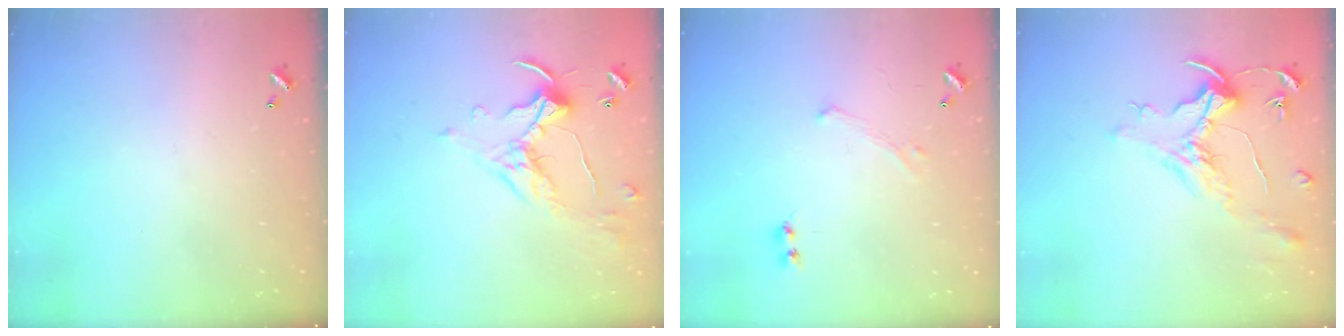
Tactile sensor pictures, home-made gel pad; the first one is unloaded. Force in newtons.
{"total": 1.1, "press": 1.1, "slide": 0.1}
{"total": 0.0}
{"total": 1.6, "press": 1.4, "slide": 0.7}